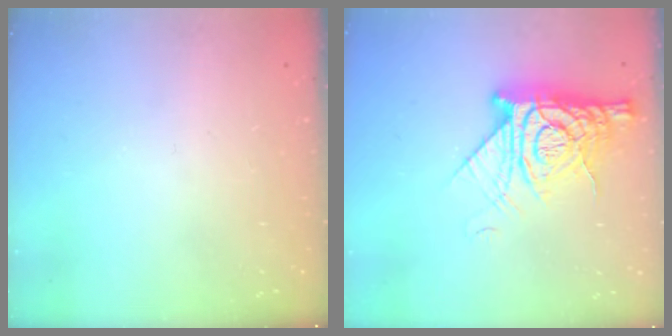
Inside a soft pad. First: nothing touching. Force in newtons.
{"total": 14.8, "press": 14.7, "slide": 1.3}